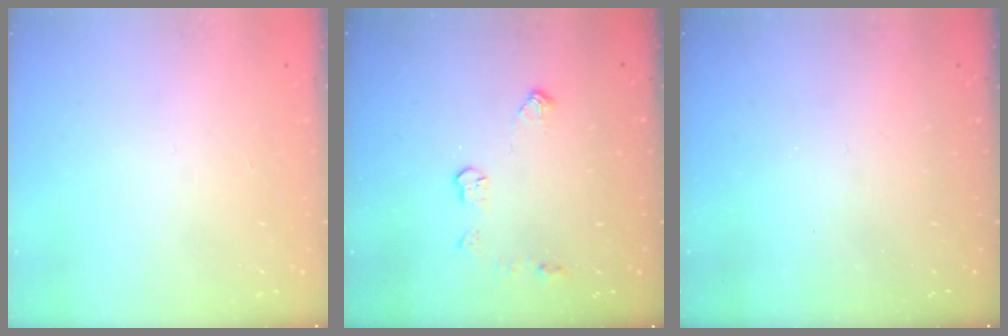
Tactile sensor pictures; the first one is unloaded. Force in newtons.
{"total": 6.2, "press": 6.2, "slide": 0.3}
{"total": 0.0}